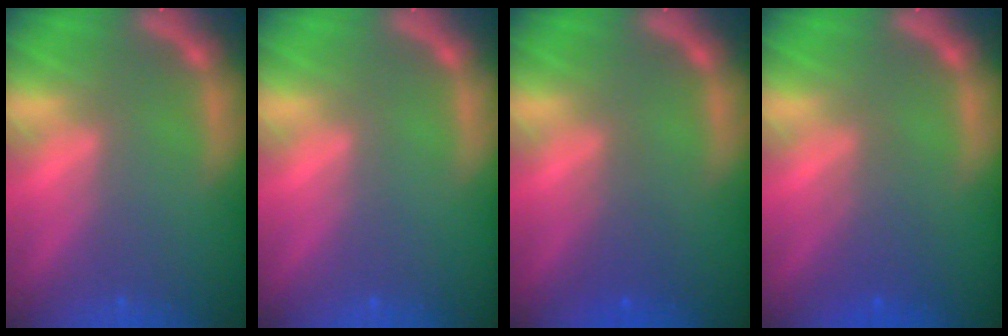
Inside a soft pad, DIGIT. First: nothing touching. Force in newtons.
{"total": 0.0}
{"total": 2.0}
{"total": 2.5}